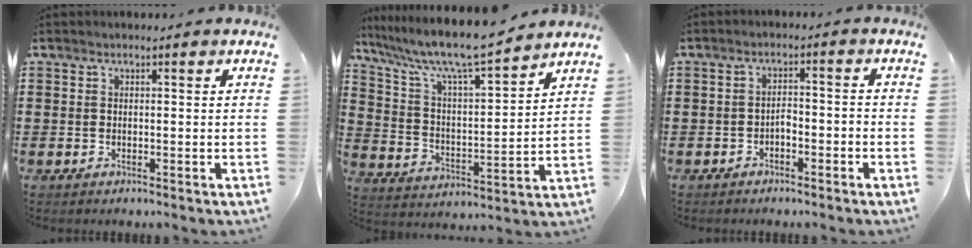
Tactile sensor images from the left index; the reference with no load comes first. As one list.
[{"total": 9.2, "force": [8.1, 0.6, 4.4], "torque": [-0.121, -0.051, 0.134]}, {"total": 2.2, "force": [-1.6, 0.7, 1.3], "torque": [-0.030, 0.006, -0.035]}]